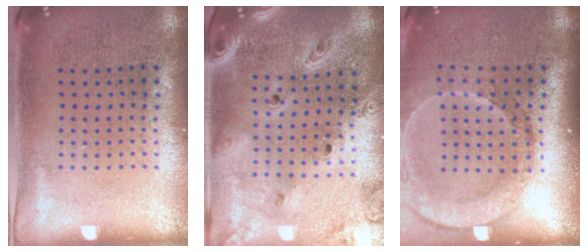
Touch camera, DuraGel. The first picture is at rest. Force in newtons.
{"total": 3.1, "press": 2.6, "slide": 1.7}
{"total": 2.6, "press": 2.0, "slide": 1.7}